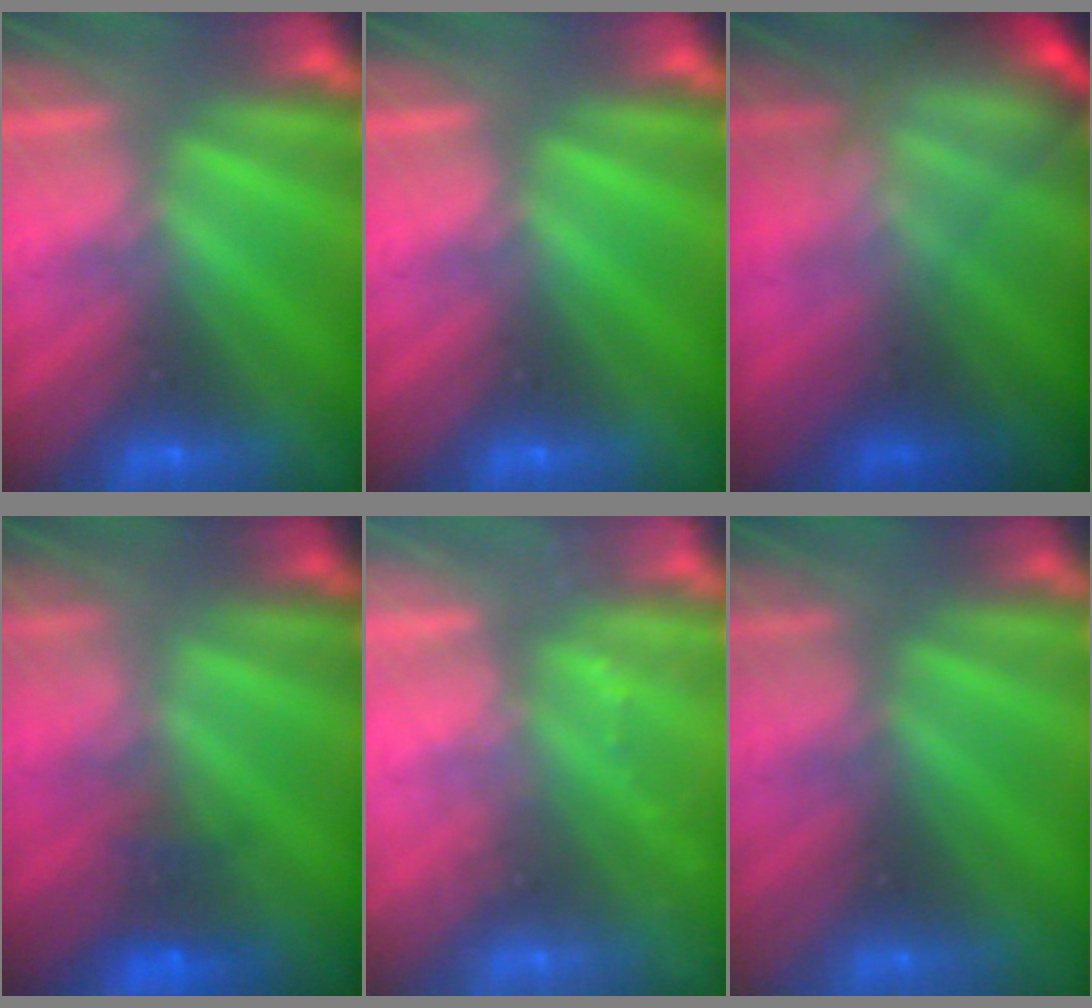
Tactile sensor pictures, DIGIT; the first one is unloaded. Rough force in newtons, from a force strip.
{"total": 0.0}
{"total": 6.9}
{"total": 4.6}
{"total": 2.2}
{"total": 2.9}